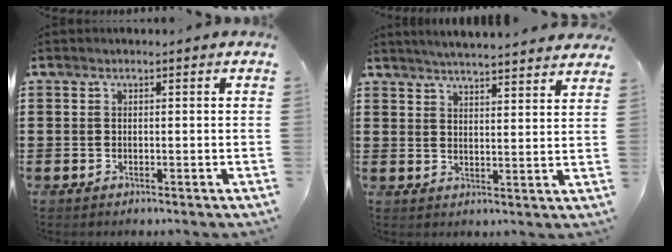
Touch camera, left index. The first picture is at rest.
{"total": 4.1, "force": [4.0, -0.5, 0.7], "torque": [-0.029, -0.023, 0.069]}